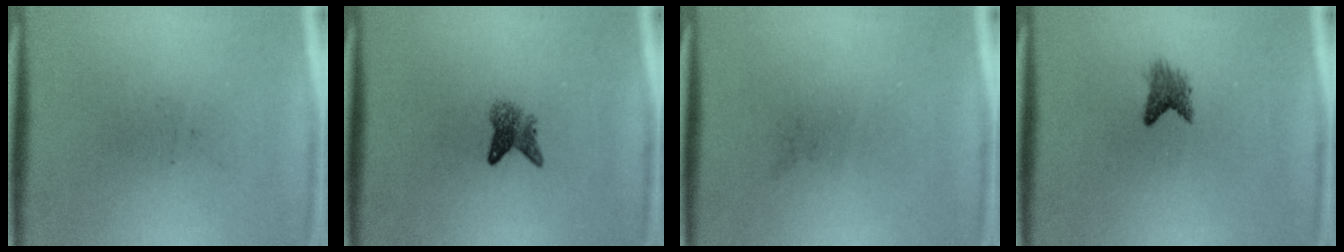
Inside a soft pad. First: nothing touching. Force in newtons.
{"total": 2.6}
{"total": 0.0}
{"total": 2.1}